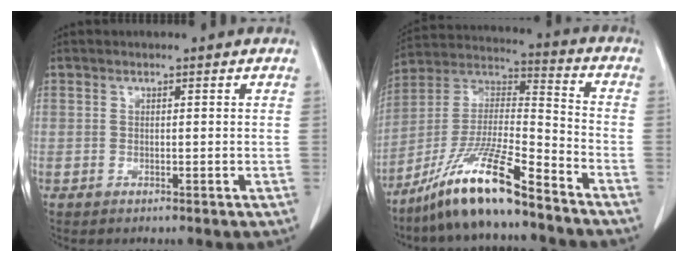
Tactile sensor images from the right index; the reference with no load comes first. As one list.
[{"total": 15.1, "force": [-10.9, 0.9, 10.4], "torque": [-0.205, -0.007, -0.203]}]